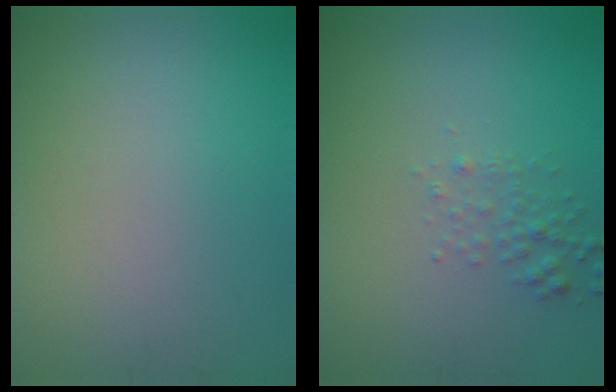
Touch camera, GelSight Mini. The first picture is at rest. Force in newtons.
{"total": 1.6, "press": 1.5, "slide": 0.2}